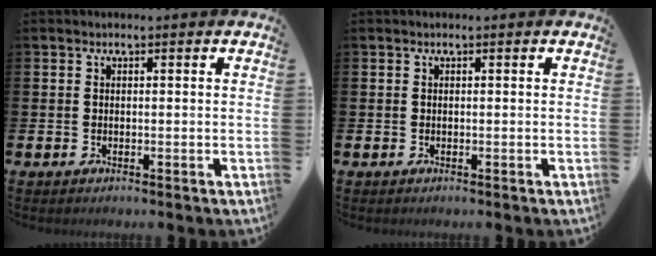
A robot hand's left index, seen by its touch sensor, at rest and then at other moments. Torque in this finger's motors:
{"motor_torque": [0.00, 0.01, 0.01, 0.00]}